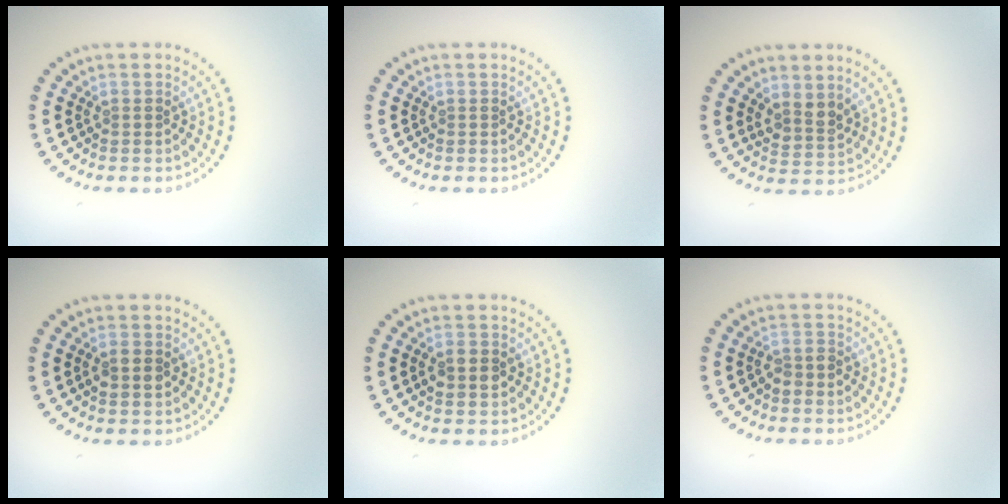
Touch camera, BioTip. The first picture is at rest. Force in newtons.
{"total": 0.0}
{"total": 2.0, "press": 1.8, "slide": 1.0}
{"total": 1.5, "press": 1.5, "slide": 0.1}
{"total": 2.5, "press": 2.5, "slide": 0.1}
{"total": 1.3, "press": 1.2, "slide": 0.6}